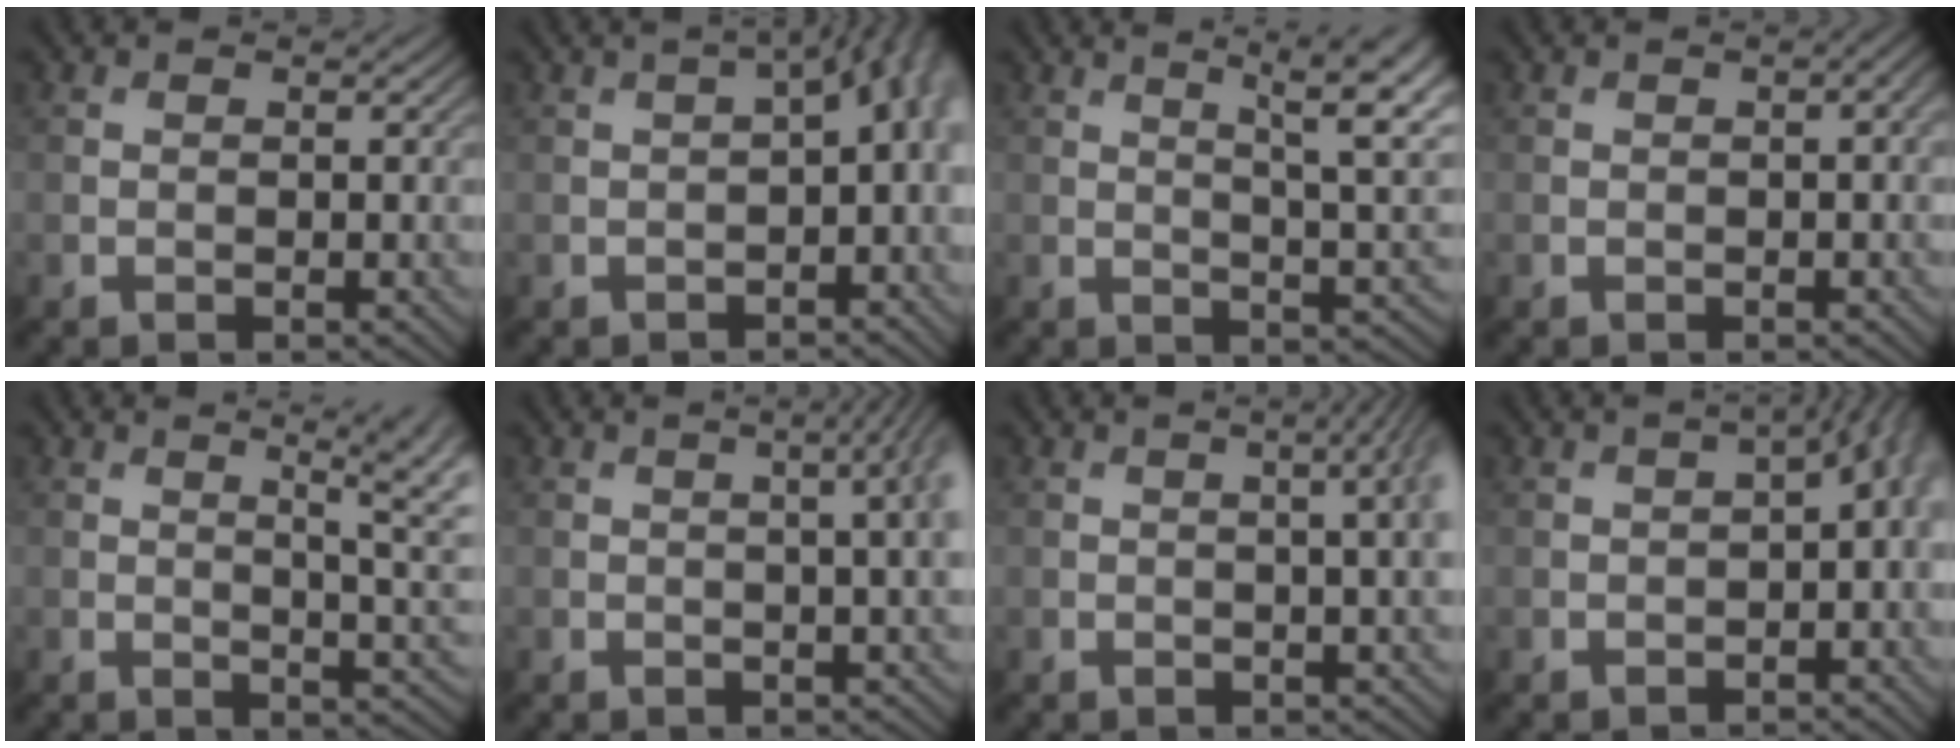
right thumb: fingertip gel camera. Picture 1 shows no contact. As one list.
[{"total": 7.6, "force": [-0.6, 3.7, 6.5], "torque": [-0.080, -0.001, -0.007]}, {"total": 10.2, "force": [5.0, 2.8, 8.4], "torque": [-0.106, 0.016, 0.064]}, {"total": 1.7, "force": [0.1, 0.4, 1.6], "torque": [-0.023, 0.005, 0.001]}, {"total": 9.3, "force": [3.4, 3.0, 8.1], "torque": [-0.094, 0.023, 0.041]}, {"total": 6.0, "force": [1.1, 1.7, 5.7], "torque": [-0.059, 0.025, 0.005]}, {"total": 5.4, "force": [1.0, 1.4, 5.1], "torque": [-0.057, 0.022, 0.005]}, {"total": 6.1, "force": [-0.4, 3.0, 5.2], "torque": [-0.068, -0.002, -0.002]}]